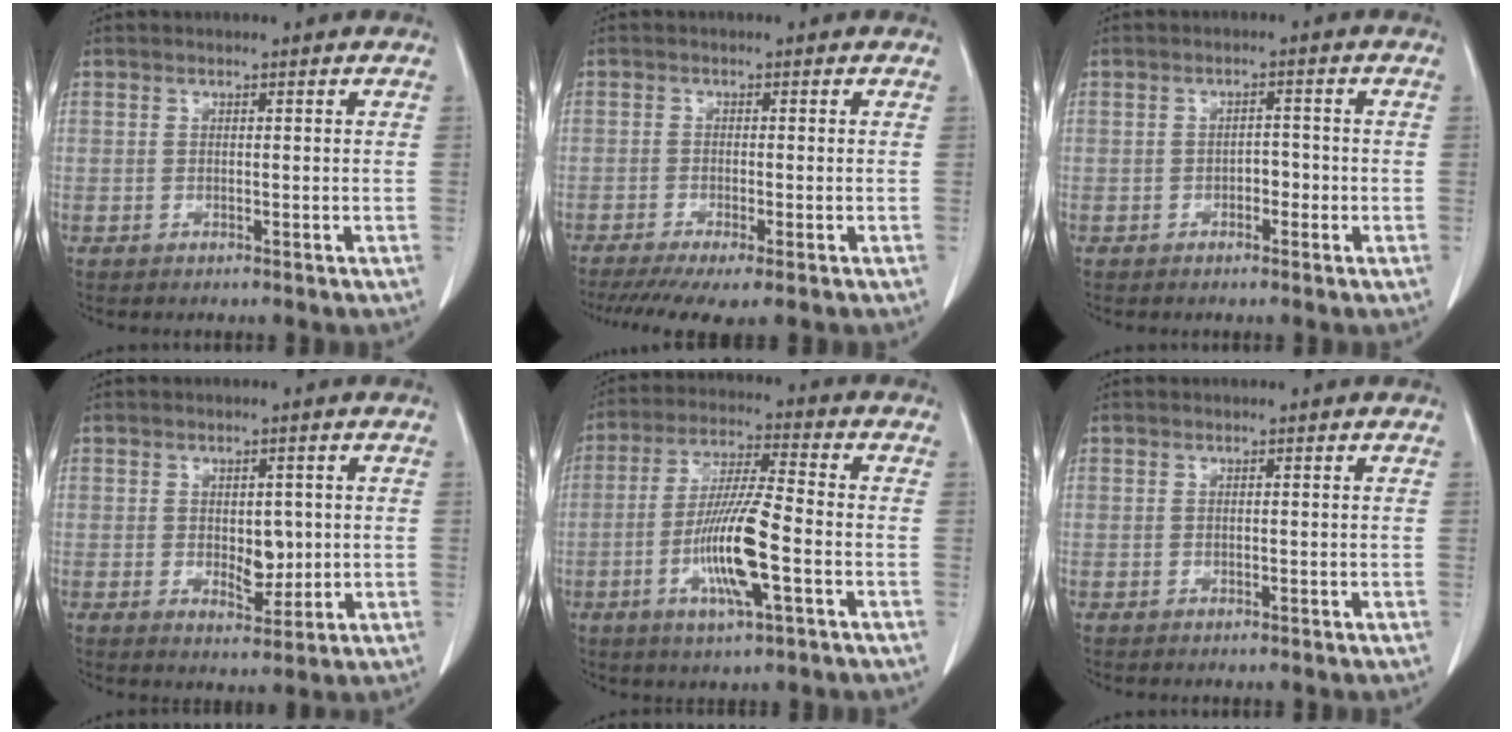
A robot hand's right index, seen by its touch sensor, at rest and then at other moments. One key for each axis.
{"total": 7.4, "fx": -5.4, "fy": 0.6, "fz": 5.1, "tx": -0.078, "ty": -0.014, "tz": -0.089}
{"total": 1.9, "fx": -0.8, "fy": 1.1, "fz": 1.4, "tx": -0.015, "ty": 0.006, "tz": -0.013}
{"total": 4.3, "fx": 0.0, "fy": 2.4, "fz": 3.6, "tx": -0.049, "ty": -0.004, "tz": 0.007}
{"total": 12.1, "fx": -3.7, "fy": 0.9, "fz": 11.5, "tx": -0.224, "ty": -0.010, "tz": -0.071}
{"total": 0.0}